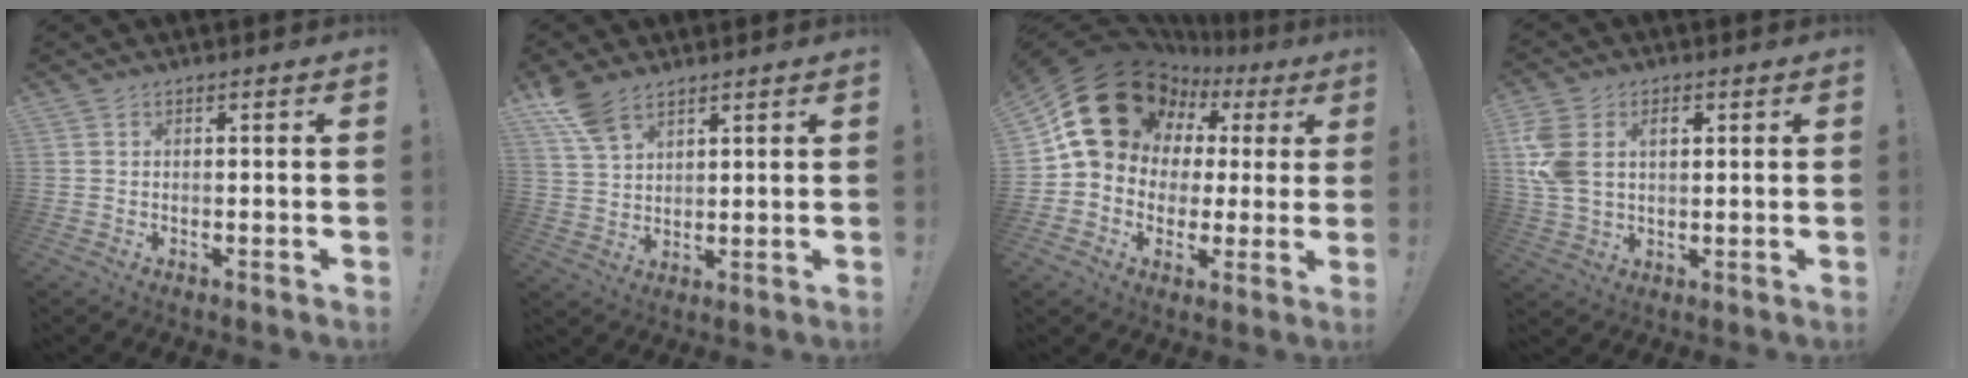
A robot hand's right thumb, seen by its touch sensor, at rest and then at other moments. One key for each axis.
{"total": 8.5, "fx": 6.1, "fy": 4.2, "fz": 4.2, "tx": -0.072, "ty": -0.028, "tz": 0.119}
{"total": 23.0, "fx": 10.3, "fy": 16.0, "fz": 12.9, "tx": -0.185, "ty": -0.052, "tz": 0.222}
{"total": 9.9, "fx": 3.1, "fy": 6.9, "fz": 6.5, "tx": -0.131, "ty": -0.008, "tz": 0.055}